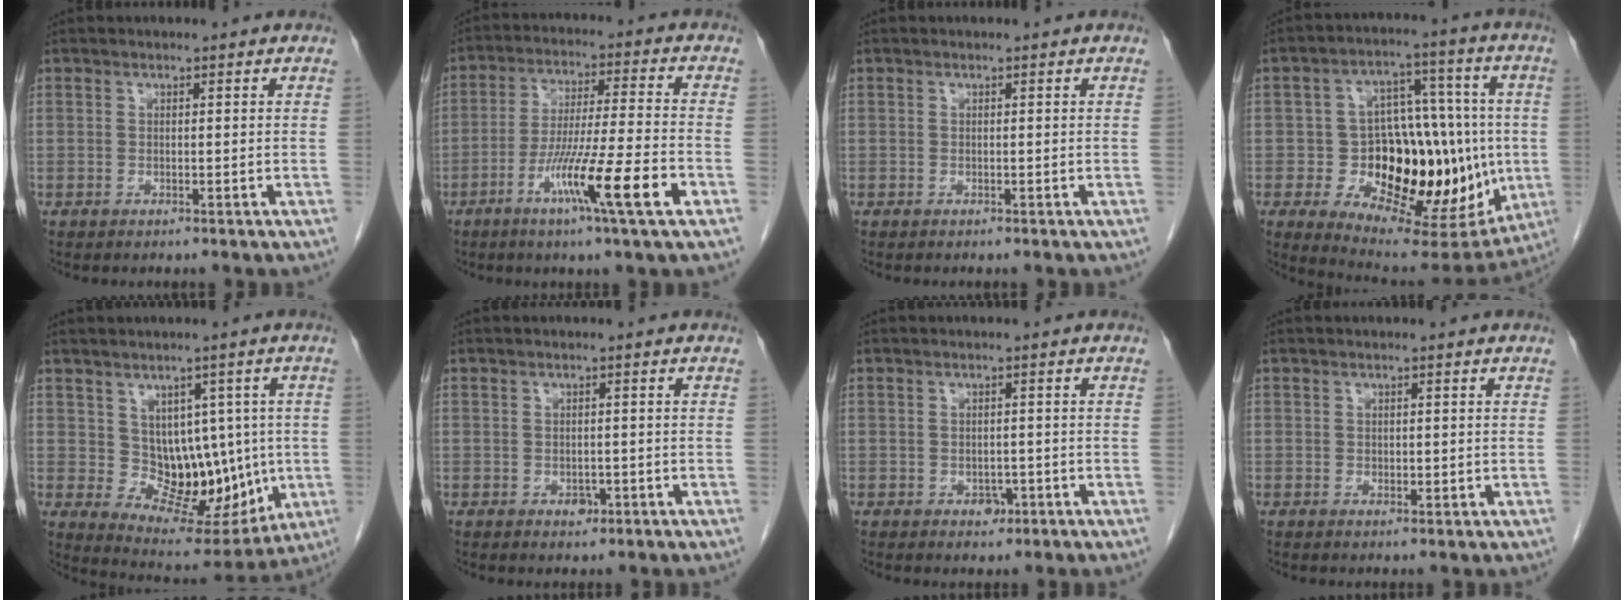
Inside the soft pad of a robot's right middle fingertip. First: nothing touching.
{"total": 12.5, "force": [-5.6, -1.0, 11.1], "torque": [-0.198, -0.019, -0.101]}
{"total": 0.0}
{"total": 22.4, "force": [-3.4, 11.4, 19.0], "torque": [-0.276, 0.023, -0.029]}
{"total": 11.1, "force": [0.4, 7.4, 8.2], "torque": [-0.097, 0.021, 0.035]}
{"total": 1.5, "force": [-0.7, 1.0, 0.9], "torque": [-0.013, 0.002, -0.005]}
{"total": 1.9, "force": [-0.9, 1.3, 1.0], "torque": [-0.012, 0.004, -0.006]}
{"total": 1.1, "force": [0.0, 0.7, 0.8], "torque": [-0.007, 0.000, 0.003]}